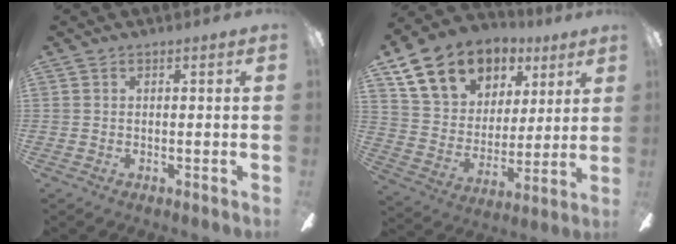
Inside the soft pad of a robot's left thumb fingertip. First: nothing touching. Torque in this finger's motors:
{"motor_torque": [2.30, 2.30, 1.38, -1.38, 0.12]}